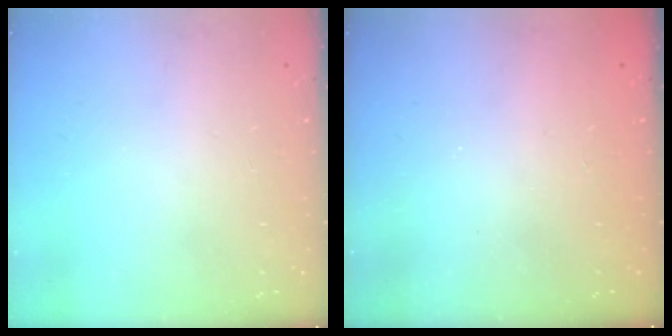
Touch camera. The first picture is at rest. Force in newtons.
{"total": 2.3, "press": 2.1, "slide": 0.7}